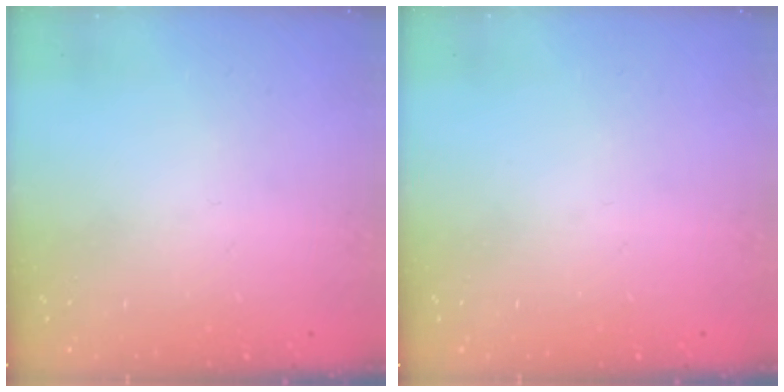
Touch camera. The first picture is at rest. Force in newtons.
{"total": 0.0}